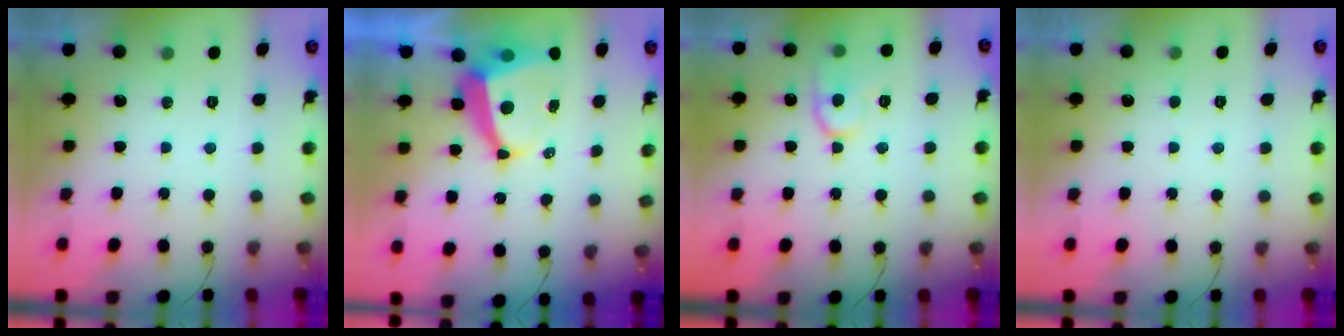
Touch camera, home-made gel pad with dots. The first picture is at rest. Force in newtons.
{"total": 9.6, "press": 9.5, "slide": 1.1}
{"total": 11.5, "press": 11.4, "slide": 0.9}
{"total": 2.7, "press": 2.7, "slide": 0.3}